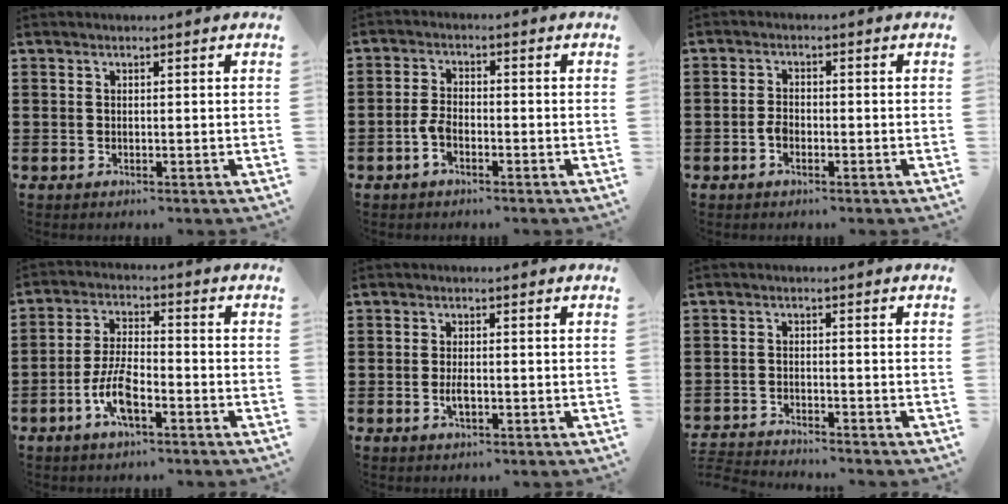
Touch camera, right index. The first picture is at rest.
{"total": 3.2, "force": [-1.6, 1.5, 2.4], "torque": [-0.066, -0.003, -0.036]}
{"total": 2.3, "force": [-1.1, 1.2, 1.7], "torque": [-0.048, -0.003, -0.025]}
{"total": 7.1, "force": [-3.3, 2.5, 5.7], "torque": [-0.134, -0.005, -0.066]}
{"total": 2.4, "force": [-0.6, 0.9, 2.2], "torque": [-0.047, -0.004, -0.011]}
{"total": 3.0, "force": [-3.0, -0.2, -0.1], "torque": [-0.002, -0.003, -0.064]}